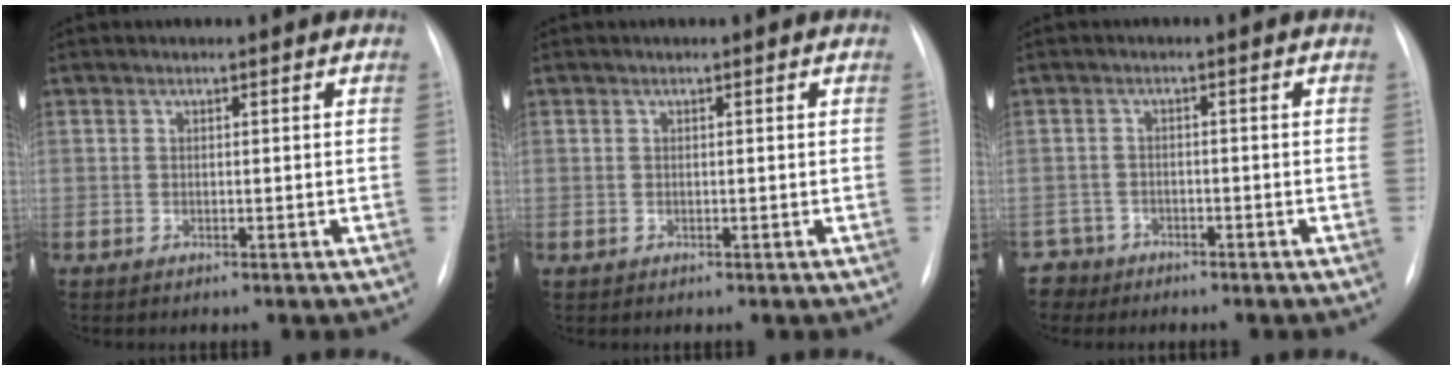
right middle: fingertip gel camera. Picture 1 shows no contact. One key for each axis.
{"total": 0.0}
{"total": 3.3, "fx": -2.6, "fy": 1.7, "fz": -1.1, "tx": 0.020, "ty": 0.003, "tz": -0.052}